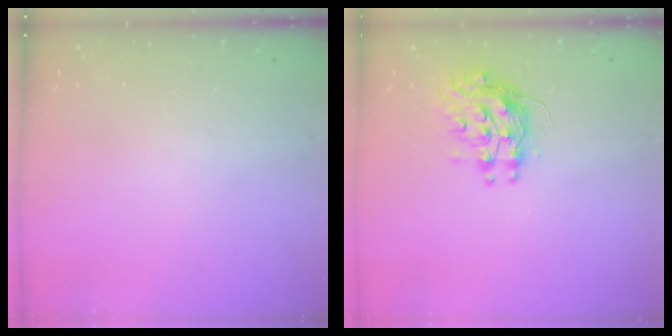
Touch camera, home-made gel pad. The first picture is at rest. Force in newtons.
{"total": 9.6, "press": 9.6, "slide": 0.3}